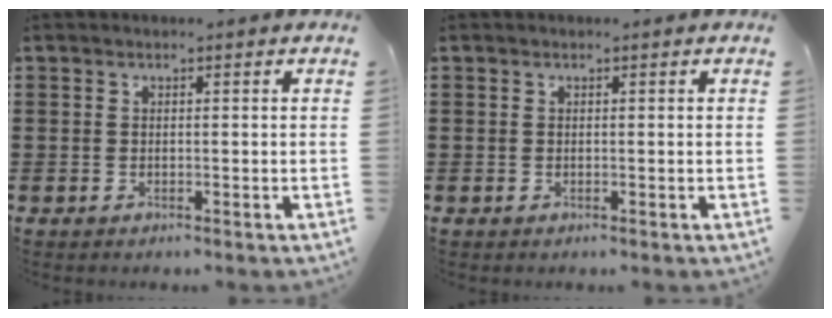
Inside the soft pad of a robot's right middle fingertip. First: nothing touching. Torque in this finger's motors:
{"motor_torque": [0.00, 0.00, 0.00, 0.00]}